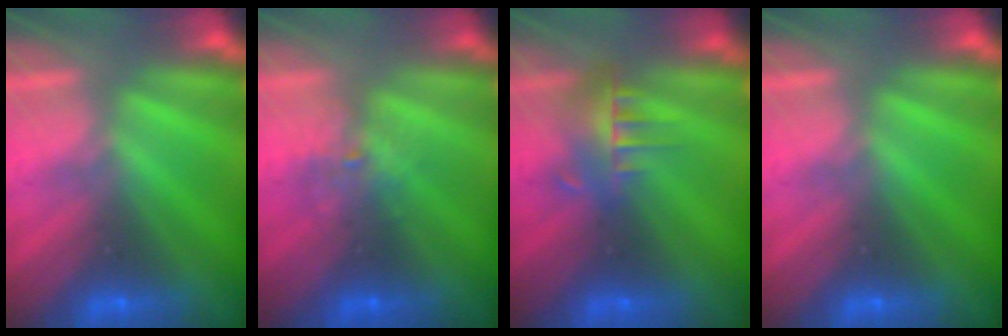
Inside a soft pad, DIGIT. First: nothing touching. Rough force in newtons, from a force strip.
{"total": 2.1}
{"total": 5.0}
{"total": 0.0}